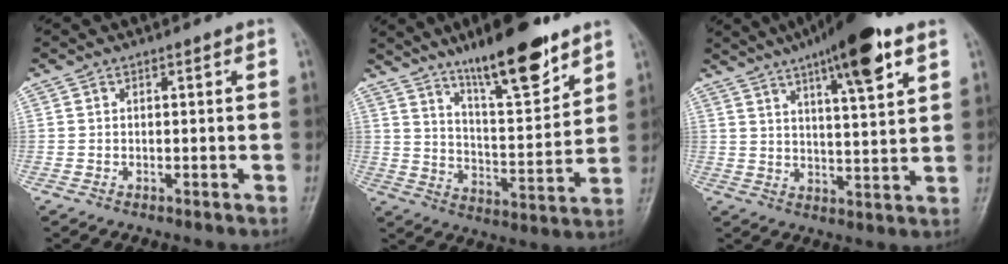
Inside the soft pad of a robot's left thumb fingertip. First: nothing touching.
{"total": 16.2, "force": [11.4, 3.9, 10.8], "torque": [-0.146, -0.070, 0.193]}
{"total": 15.1, "force": [8.7, 3.2, 12.0], "torque": [-0.174, -0.025, 0.133]}